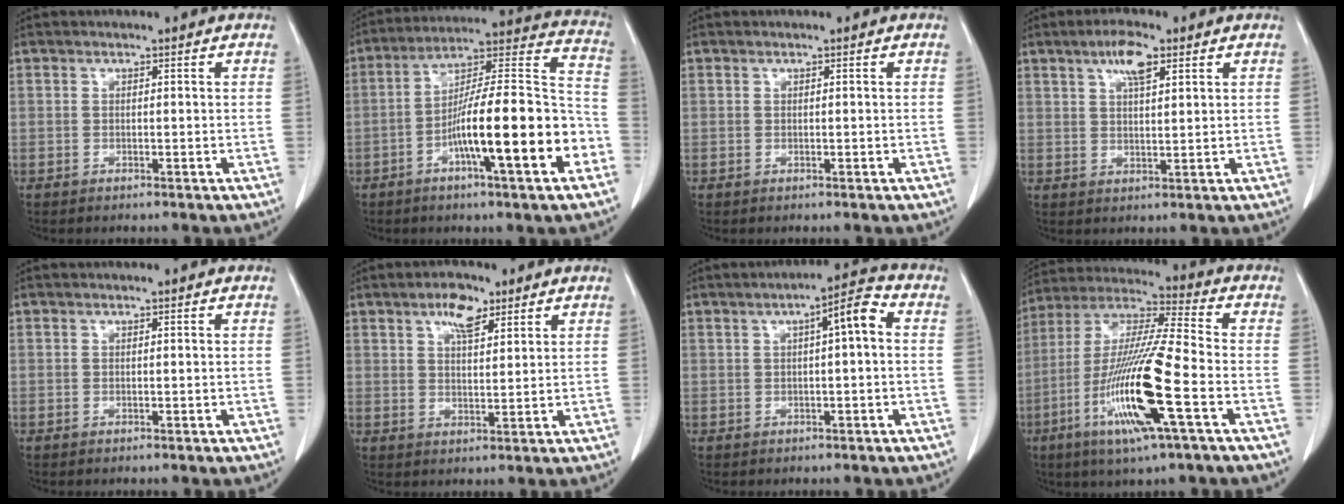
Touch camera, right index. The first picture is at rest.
{"total": 19.8, "force": [-6.9, 2.1, 18.4], "torque": [-0.271, 0.013, -0.109]}
{"total": 0.0}
{"total": 5.6, "force": [3.0, 1.7, 4.4], "torque": [-0.086, 0.004, 0.054]}
{"total": 0.0}
{"total": 5.7, "force": [3.3, 2.4, 4.0], "torque": [-0.075, 0.004, 0.058]}
{"total": 6.0, "force": [1.1, 1.1, 5.8], "torque": [-0.092, 0.023, 0.014]}
{"total": 18.2, "force": [-6.3, 0.8, 17.1], "torque": [-0.356, -0.024, -0.121]}